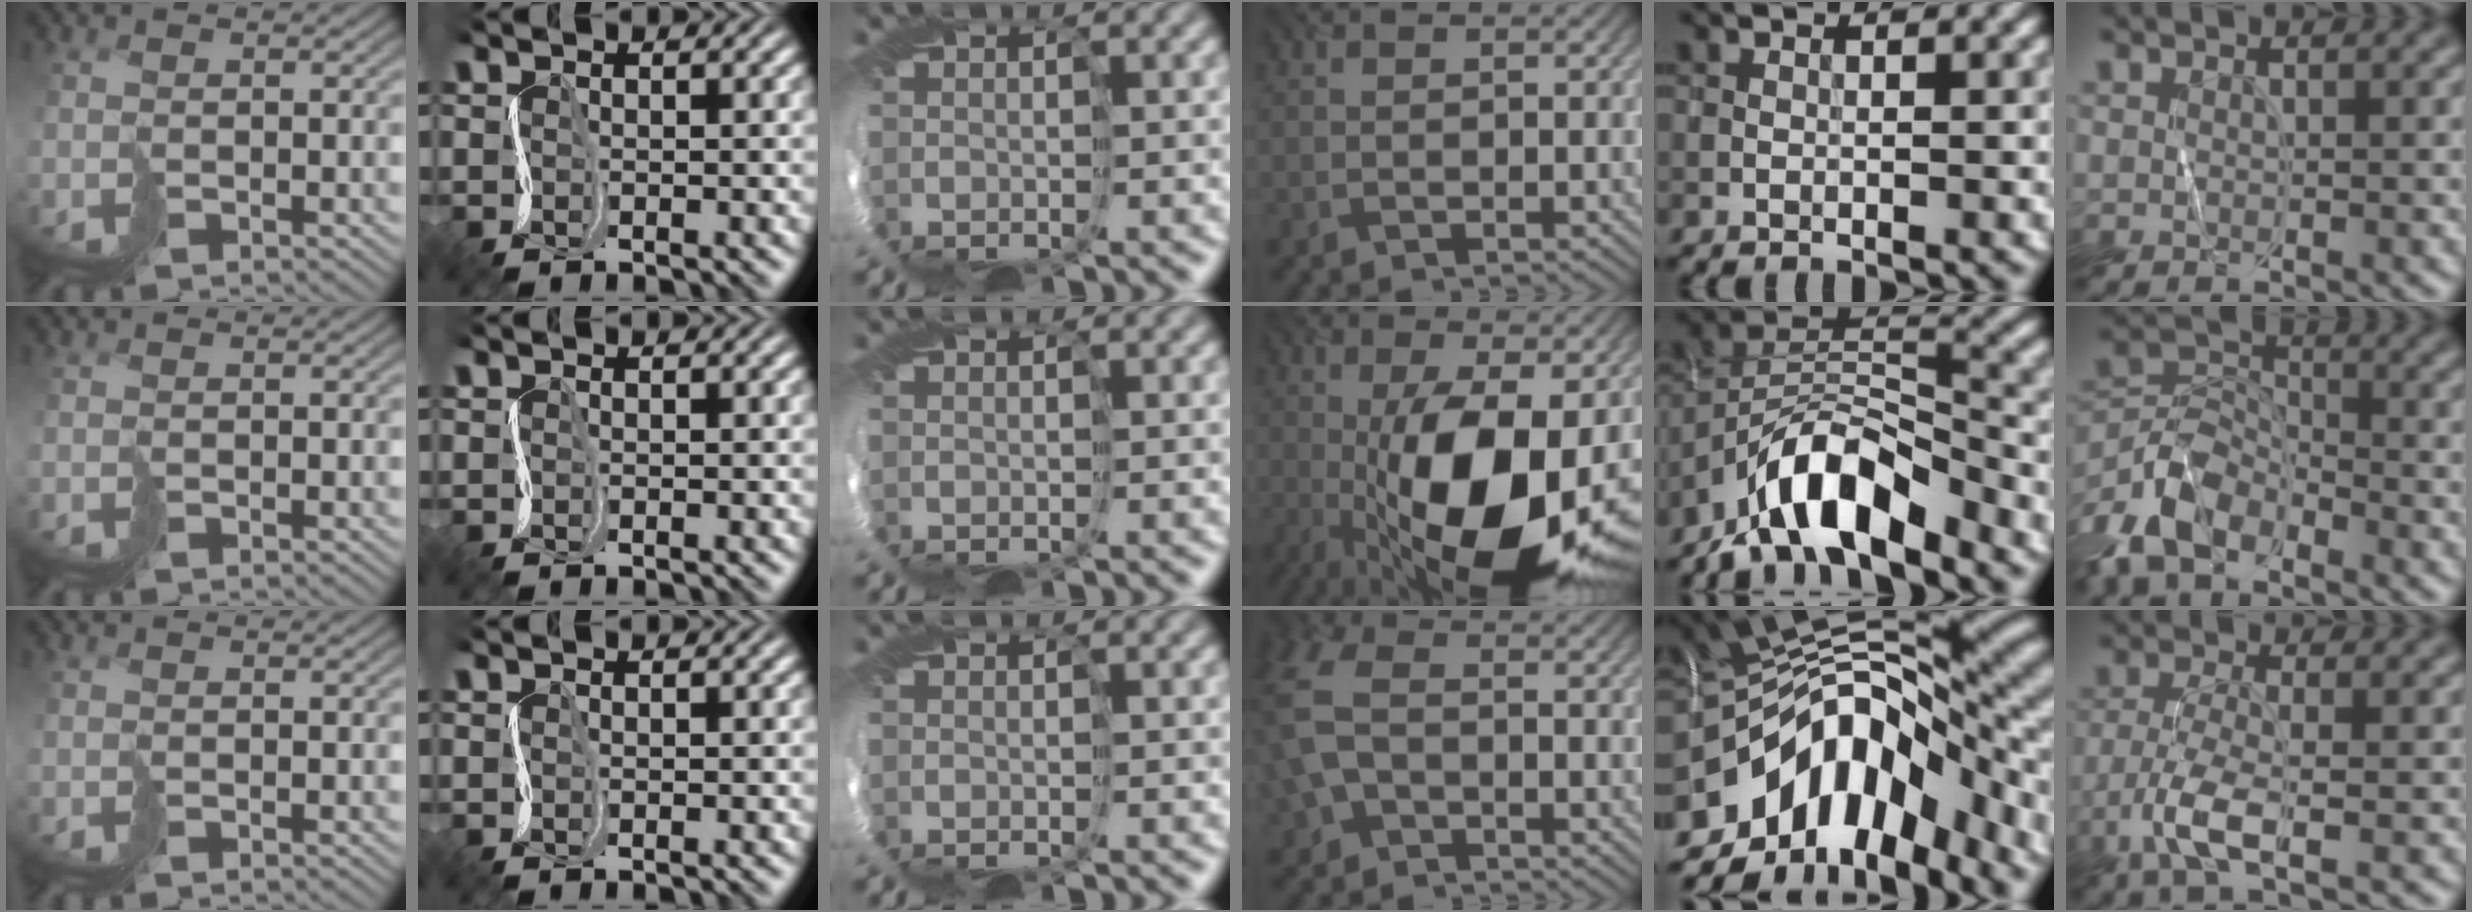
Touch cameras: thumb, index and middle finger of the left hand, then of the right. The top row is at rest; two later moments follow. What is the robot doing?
{"motion": "cut", "object": "wrapping paper"}